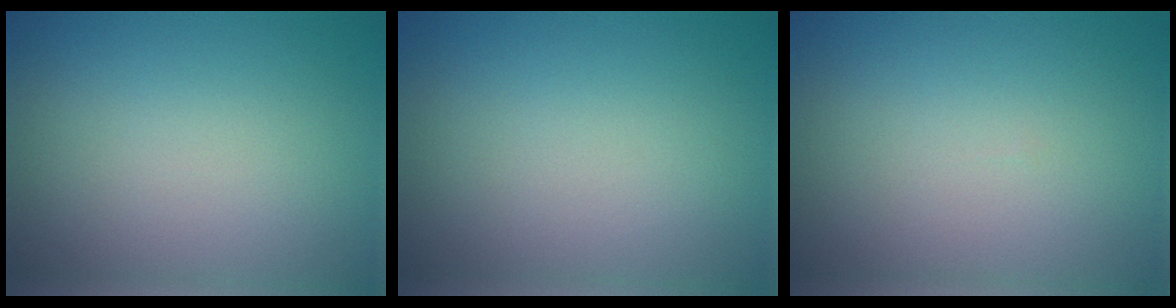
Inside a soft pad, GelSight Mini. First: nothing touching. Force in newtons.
{"total": 0.0}
{"total": 0.0}